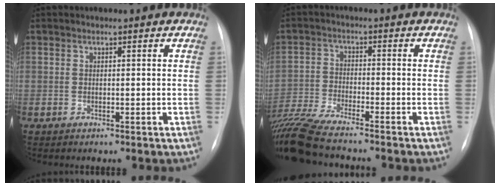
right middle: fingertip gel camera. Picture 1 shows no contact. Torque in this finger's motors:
{"motor_torque": [0.99, -1.15, 0.48, 0.21]}